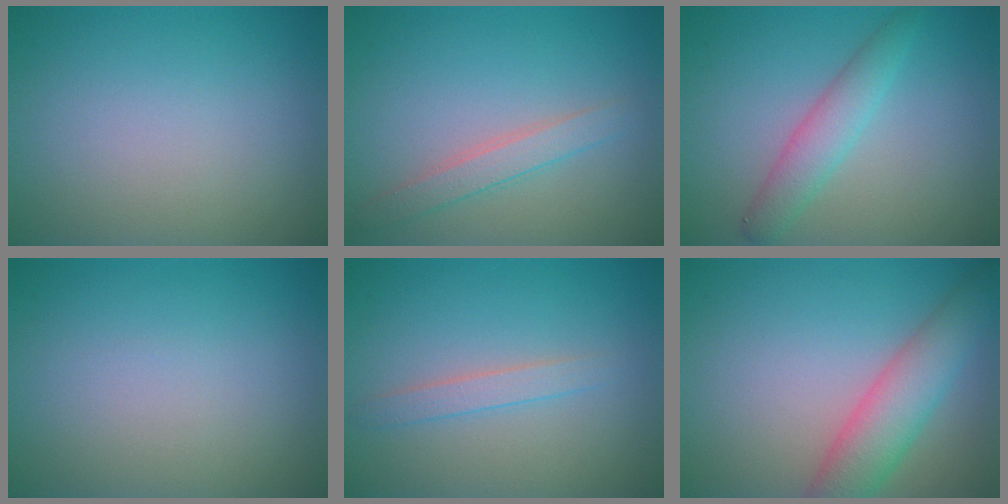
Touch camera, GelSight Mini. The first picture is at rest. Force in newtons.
{"total": 2.1, "press": 2.1, "slide": 0.0}
{"total": 2.8, "press": 2.8, "slide": 0.1}
{"total": 0.0}
{"total": 1.5, "press": 1.5, "slide": 0.1}
{"total": 5.2, "press": 5.2, "slide": 0.3}